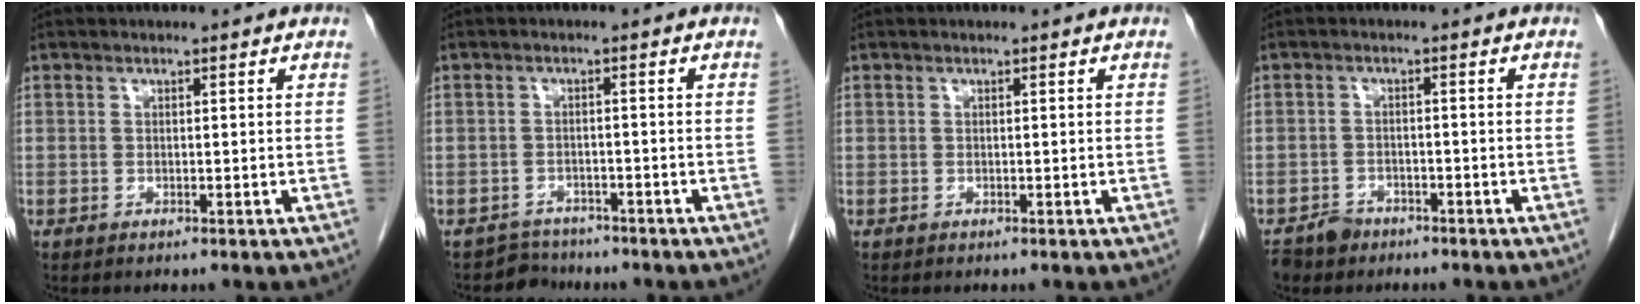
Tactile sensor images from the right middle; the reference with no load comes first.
{"total": 2.9, "force": [-2.5, 1.0, -1.1], "torque": [0.019, -0.001, -0.044]}
{"total": 0.0}
{"total": 3.3, "force": [-2.7, 1.9, 0.4], "torque": [-0.010, 0.001, -0.044]}